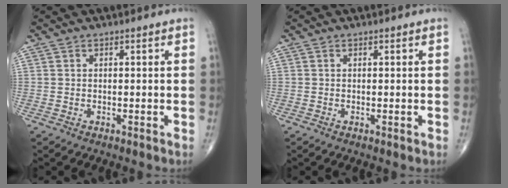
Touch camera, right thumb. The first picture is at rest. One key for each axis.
{"total": 0.0}